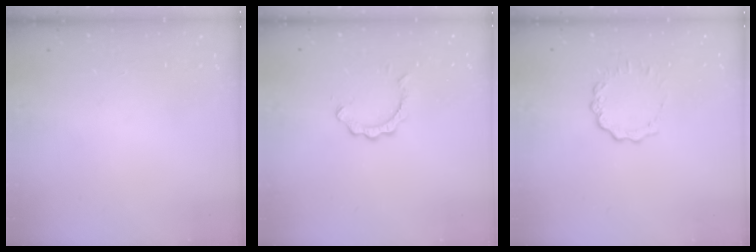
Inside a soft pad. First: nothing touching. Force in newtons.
{"total": 2.8, "press": 2.8, "slide": 0.3}
{"total": 4.2, "press": 4.2, "slide": 0.5}